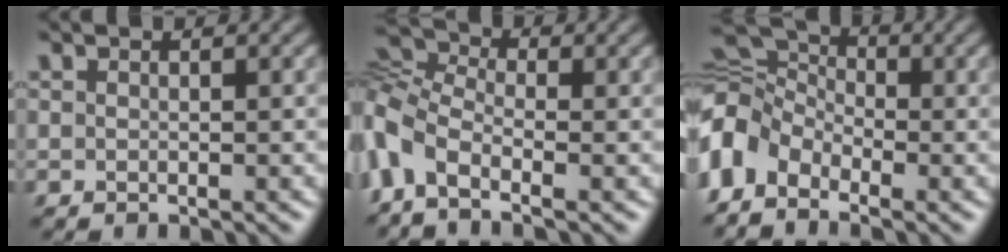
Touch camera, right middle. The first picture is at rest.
{"total": 6.2, "force": [-2.4, 3.6, 4.4], "torque": [-0.104, 0.005, -0.072]}
{"total": 7.5, "force": [-3.1, 5.1, 4.5], "torque": [-0.083, 0.006, -0.073]}